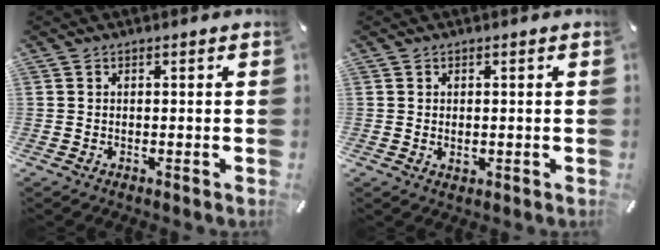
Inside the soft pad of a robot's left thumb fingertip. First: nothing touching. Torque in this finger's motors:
{"motor_torque": [-0.04, -0.26, -0.19, 0.06, 0.04]}